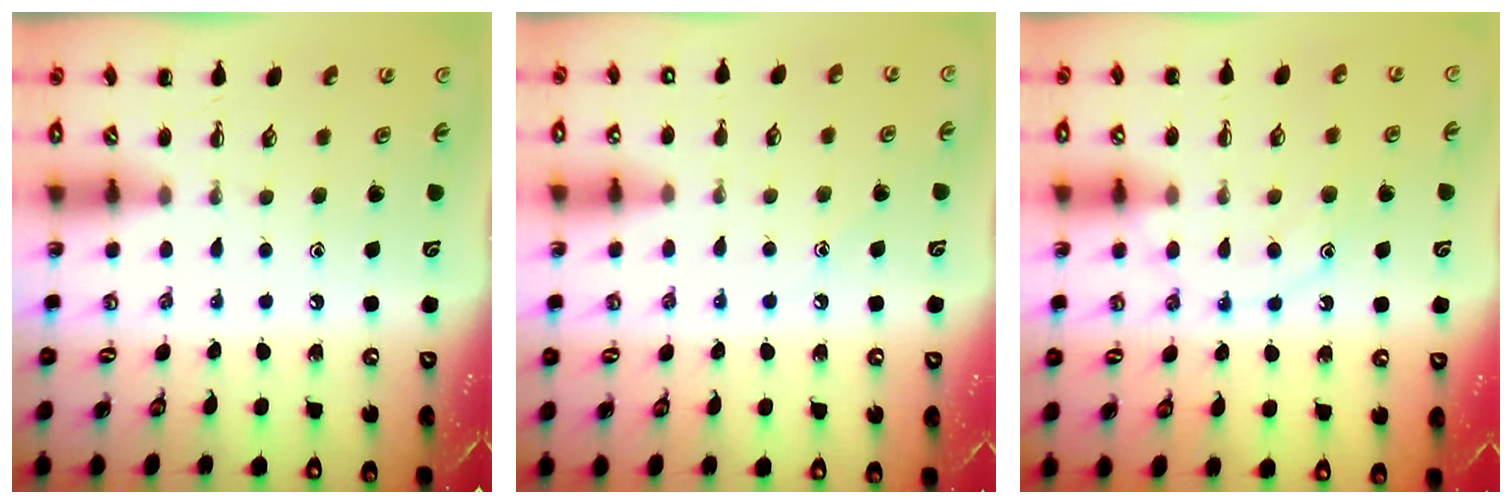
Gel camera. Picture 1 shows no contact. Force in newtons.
{"total": 9.7, "press": 9.6, "slide": 1.8}
{"total": 11.8, "press": 11.8, "slide": 0.9}